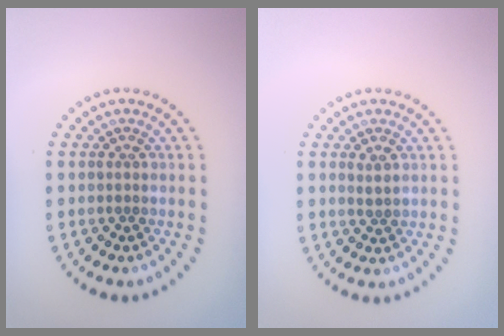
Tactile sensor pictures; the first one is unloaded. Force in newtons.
{"total": 0.7, "press": 0.7, "slide": 0.2}